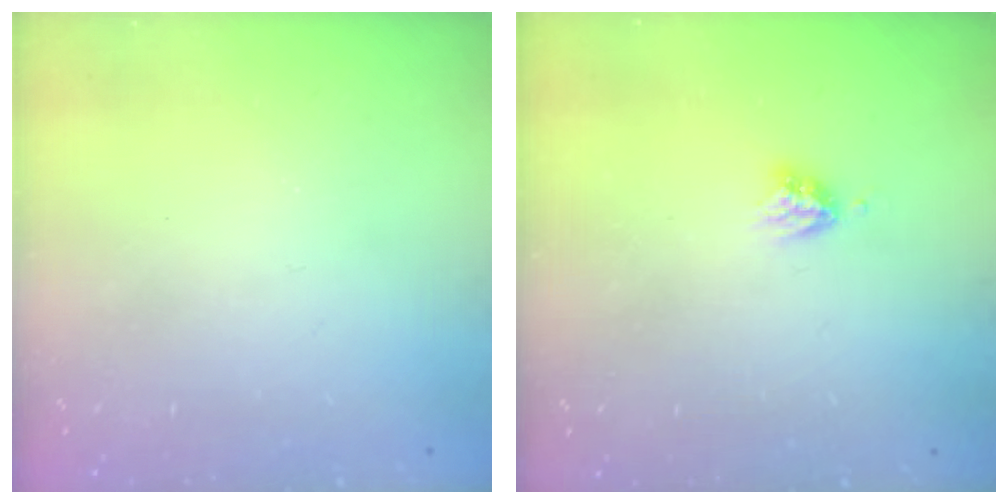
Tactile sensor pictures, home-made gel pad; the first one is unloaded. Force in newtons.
{"total": 3.6, "press": 3.5, "slide": 0.5}